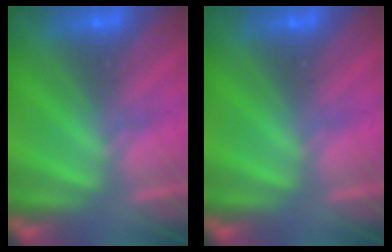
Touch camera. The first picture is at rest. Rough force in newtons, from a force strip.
{"total": 0.0}